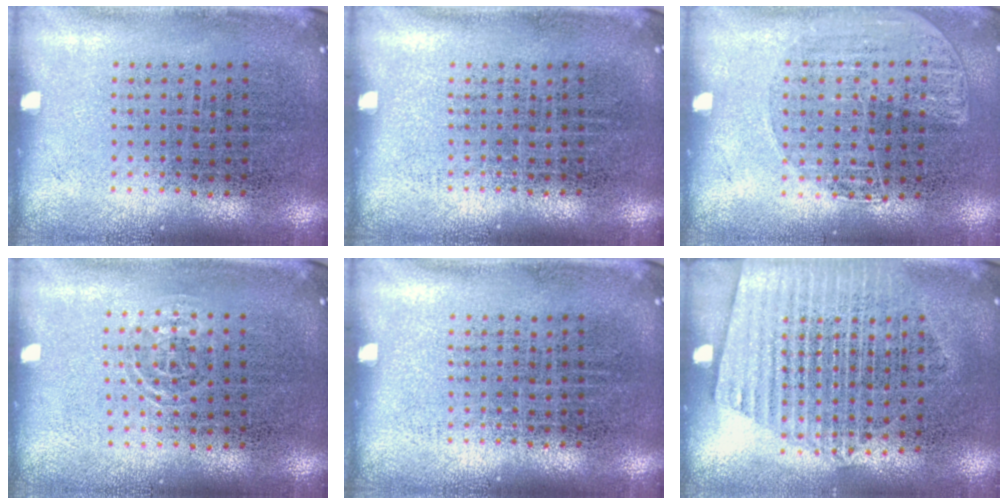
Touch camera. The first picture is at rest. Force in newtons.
{"total": 0.0}
{"total": 1.3, "press": 1.3, "slide": 0.1}
{"total": 0.8, "press": 0.5, "slide": 0.6}
{"total": 0.0}
{"total": 1.5, "press": 1.4, "slide": 0.7}